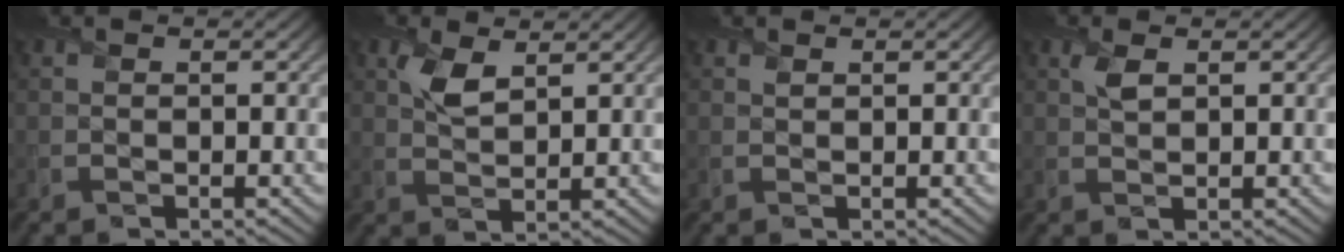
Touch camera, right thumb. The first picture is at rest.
{"total": 3.7, "force": [2.0, 1.7, 2.7], "torque": [-0.066, 0.002, 0.039]}
{"total": 0.6, "force": [0.6, 0.0, 0.1], "torque": [-0.004, 0.001, 0.010]}
{"total": 1.8, "force": [1.0, 0.7, 1.3], "torque": [-0.034, 0.004, 0.019]}